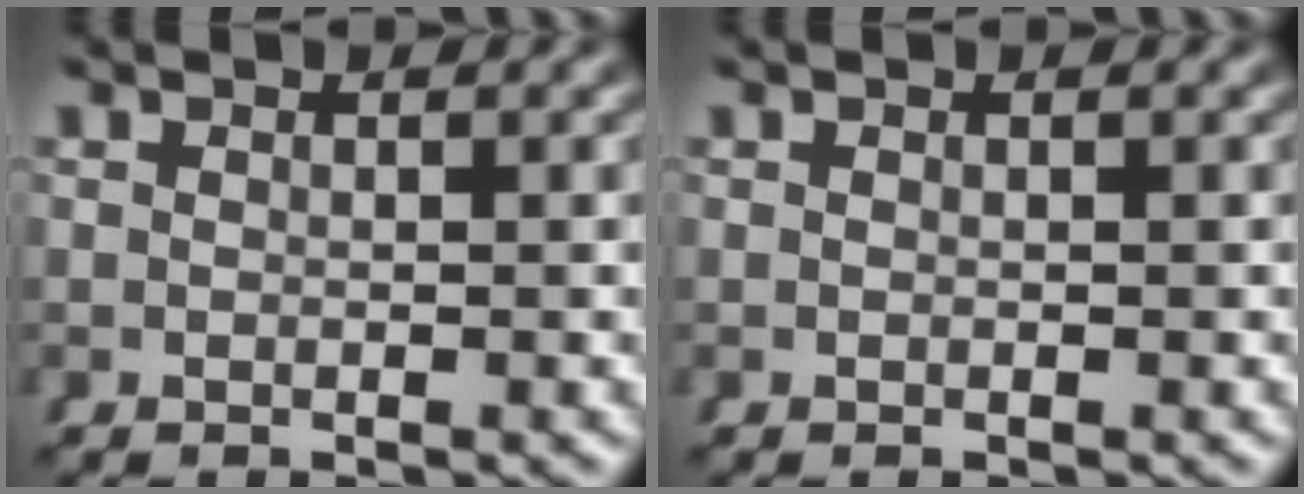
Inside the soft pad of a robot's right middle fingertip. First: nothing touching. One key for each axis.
{"total": 0.0}